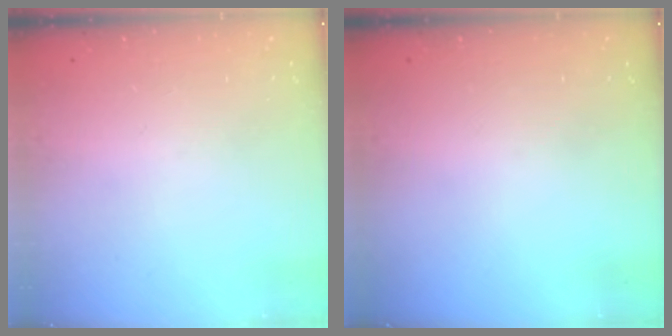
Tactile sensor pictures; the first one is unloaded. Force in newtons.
{"total": 0.0}